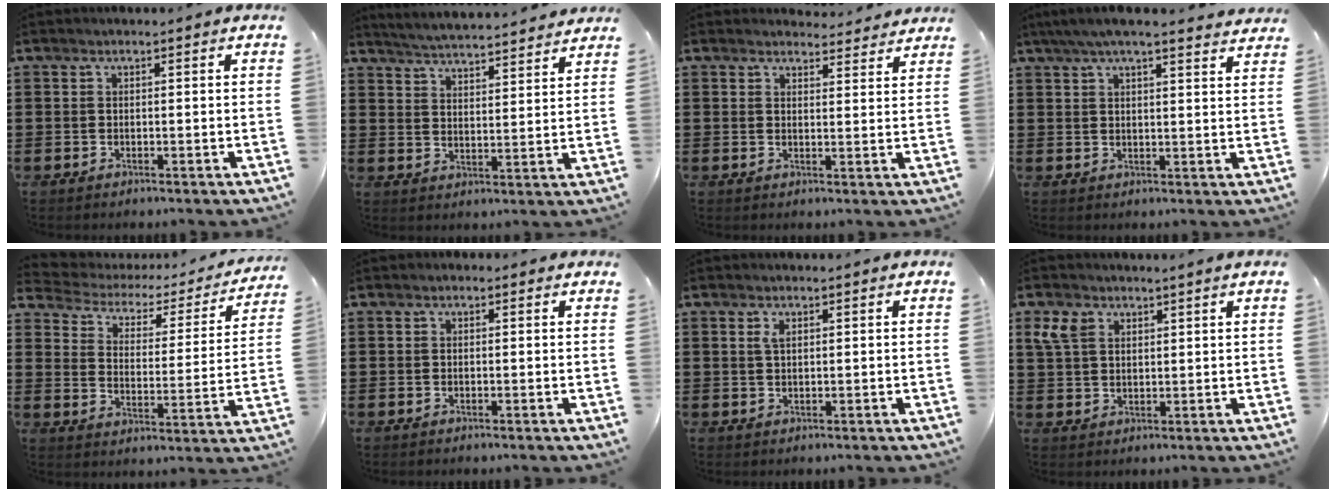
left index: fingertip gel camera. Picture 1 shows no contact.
{"total": 4.4, "force": [4.3, -0.5, 0.3], "torque": [-0.027, -0.031, 0.073]}
{"total": 3.2, "force": [3.1, 0.7, 0.3], "torque": [-0.008, -0.015, 0.056]}
{"total": 4.7, "force": [4.1, 0.1, 2.3], "torque": [-0.056, -0.010, 0.073]}
{"total": 2.6, "force": [1.9, 1.5, 0.9], "torque": [-0.037, -0.017, 0.022]}
{"total": 0.5, "force": [0.0, 0.5, 0.2], "torque": [-0.005, 0.004, 0.000]}
{"total": 1.6, "force": [0.7, 0.6, 1.3], "torque": [-0.029, 0.003, 0.013]}
{"total": 3.7, "force": [2.4, 2.1, 2.0], "torque": [-0.050, 0.008, 0.045]}